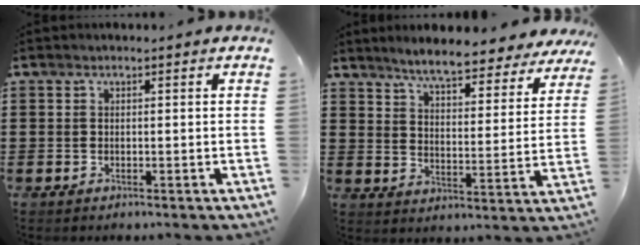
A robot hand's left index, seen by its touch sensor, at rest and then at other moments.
{"total": 6.3, "force": [5.9, 0.0, 2.3], "torque": [-0.062, -0.039, 0.099]}